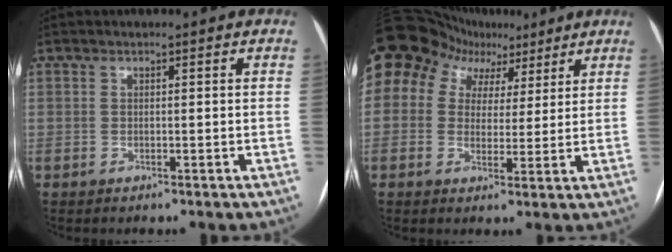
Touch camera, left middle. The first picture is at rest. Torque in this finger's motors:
{"motor_torque": [1.87, -0.26, 1.05, 0.21]}